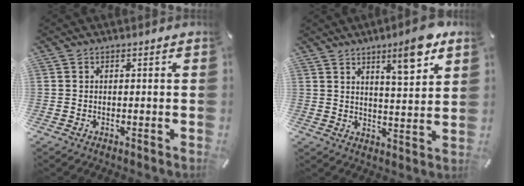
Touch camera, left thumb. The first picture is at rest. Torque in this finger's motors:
{"motor_torque": [0.45, 0.30, 1.16, -1.14, 0.22]}